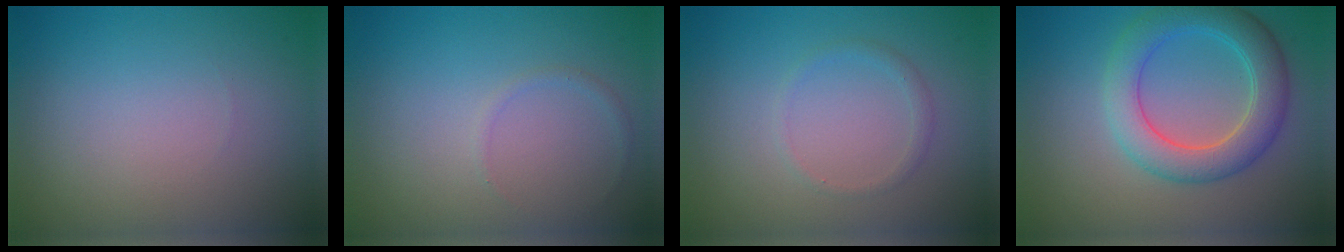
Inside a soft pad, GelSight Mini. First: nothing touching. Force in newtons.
{"total": 0.6, "press": 0.6, "slide": 0.0}
{"total": 0.9, "press": 0.9, "slide": 0.1}
{"total": 5.5, "press": 5.5, "slide": 0.4}